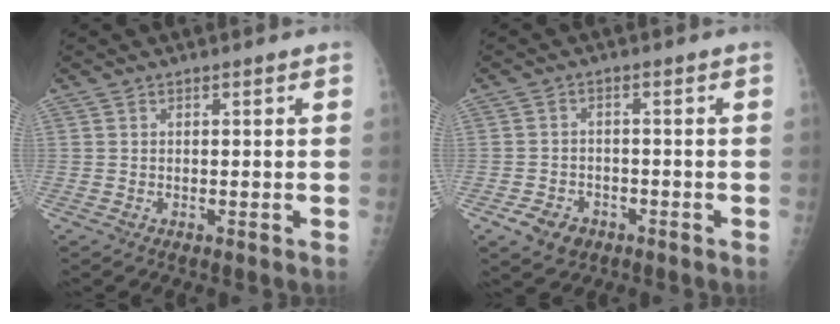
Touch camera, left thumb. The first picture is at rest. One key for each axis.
{"total": 5.0, "fx": -2.6, "fy": 3.8, "fz": 1.9, "tx": -0.026, "ty": 0.012, "tz": -0.036}